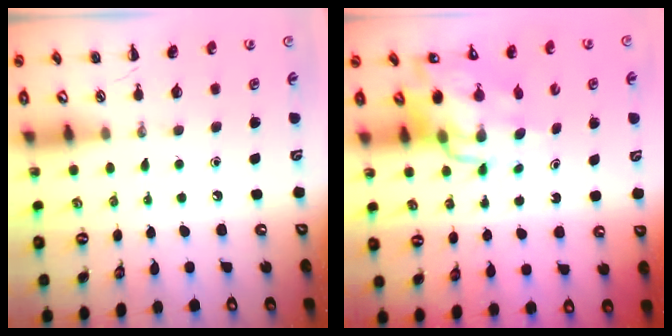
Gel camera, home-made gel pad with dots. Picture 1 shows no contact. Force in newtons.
{"total": 13.7, "press": 13.1, "slide": 4.1}